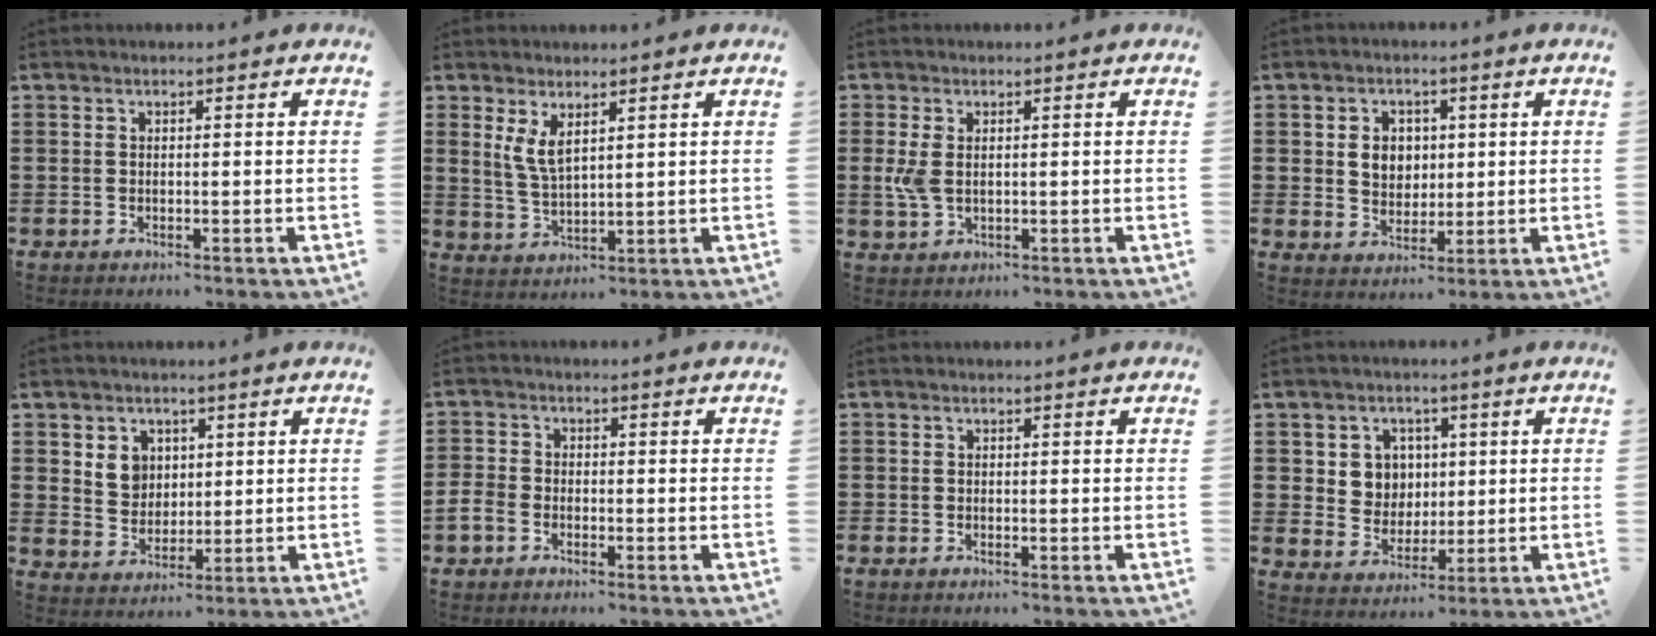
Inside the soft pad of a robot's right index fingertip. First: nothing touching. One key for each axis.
{"total": 4.2, "fx": 2.1, "fy": 1.5, "fz": 3.2, "tx": -0.084, "ty": -0.003, "tz": 0.033}
{"total": 3.7, "fx": 0.2, "fy": 2.1, "fz": 3.0, "tx": -0.083, "ty": -0.001, "tz": -0.003}
{"total": 4.3, "fx": 0.8, "fy": 3.8, "fz": 1.9, "tx": -0.043, "ty": 0.010, "tz": 0.009}
{"total": 4.5, "fx": 1.9, "fy": 4.0, "fz": 0.9, "tx": -0.029, "ty": 0.011, "tz": 0.032}
{"total": 2.3, "fx": -1.7, "fy": 1.3, "fz": 0.8, "tx": -0.031, "ty": -0.001, "tz": -0.038}
{"total": 0.5, "fx": -0.5, "fy": -0.2, "fz": -0.1, "tx": 0.002, "ty": -0.003, "tz": -0.010}
{"total": 5.4, "fx": 1.5, "fy": 5.0, "fz": 1.1, "tx": -0.048, "ty": 0.015, "tz": 0.027}